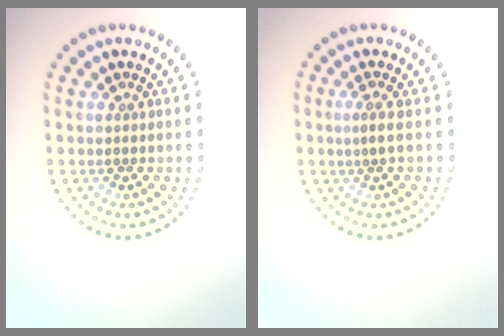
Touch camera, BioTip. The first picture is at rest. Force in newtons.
{"total": 1.1, "press": 0.5, "slide": 1.0}